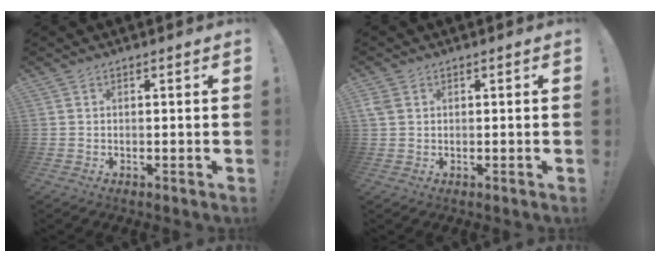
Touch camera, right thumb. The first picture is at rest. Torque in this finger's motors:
{"motor_torque": [0.09, -0.04, -0.04, 0.41, 0.05]}